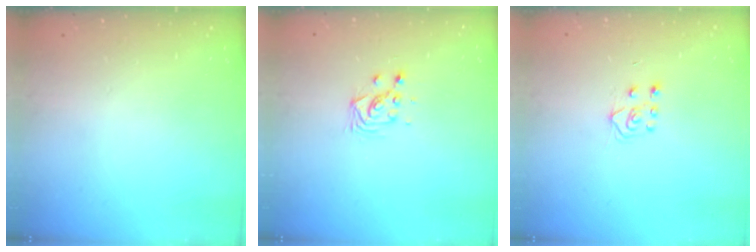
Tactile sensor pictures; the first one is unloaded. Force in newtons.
{"total": 4.1, "press": 4.1, "slide": 0.2}
{"total": 6.1, "press": 6.1, "slide": 0.5}